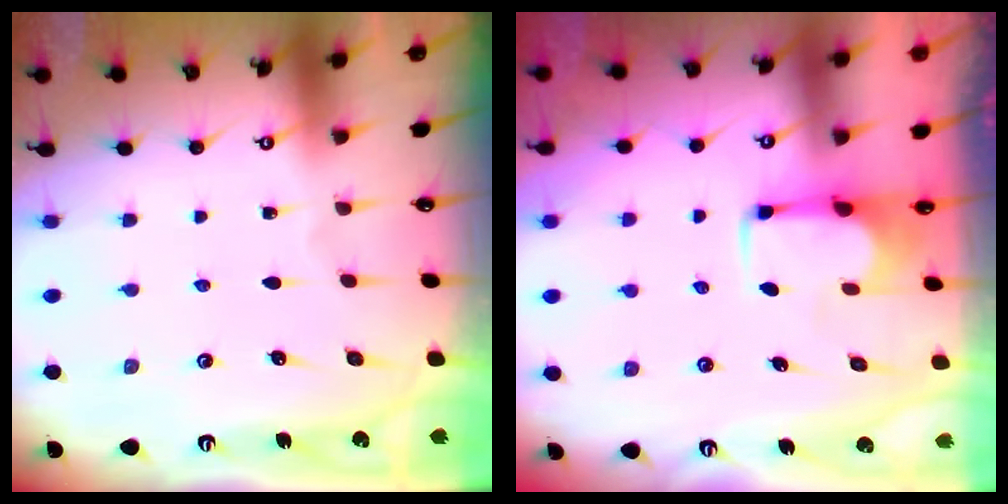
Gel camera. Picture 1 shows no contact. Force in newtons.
{"total": 1.7, "press": 1.5, "slide": 0.9}